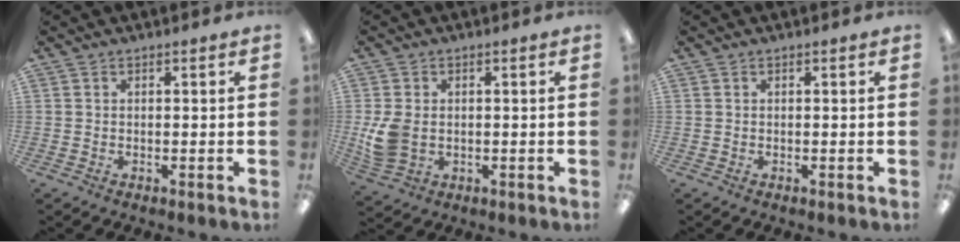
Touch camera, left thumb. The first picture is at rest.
{"total": 6.5, "force": [-0.2, 4.8, 4.4], "torque": [-0.096, -0.001, -0.003]}
{"total": 0.0}